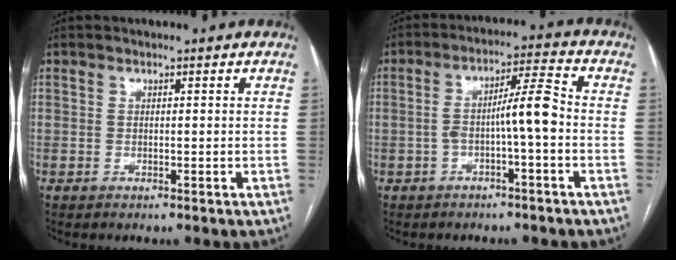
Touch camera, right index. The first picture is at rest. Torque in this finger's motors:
{"motor_torque": [0.48, 0.11, 0.19, 0.11]}